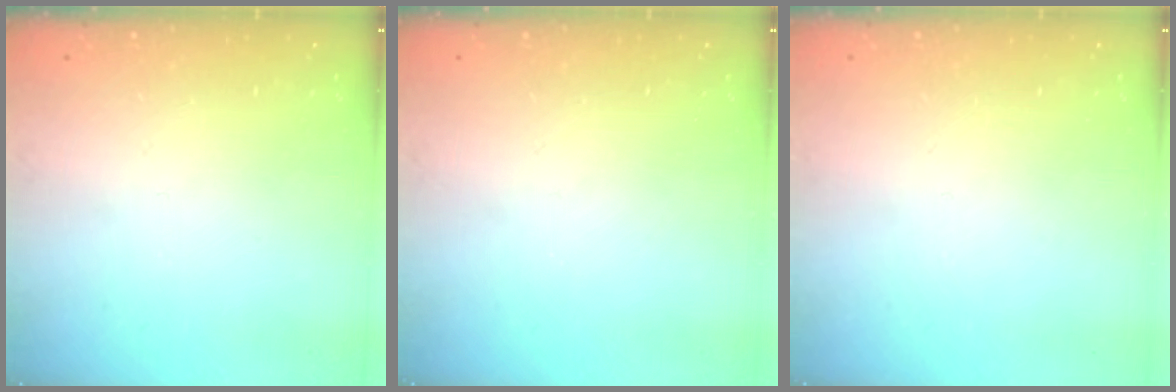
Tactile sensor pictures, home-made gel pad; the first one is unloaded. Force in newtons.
{"total": 0.0}
{"total": 0.0}